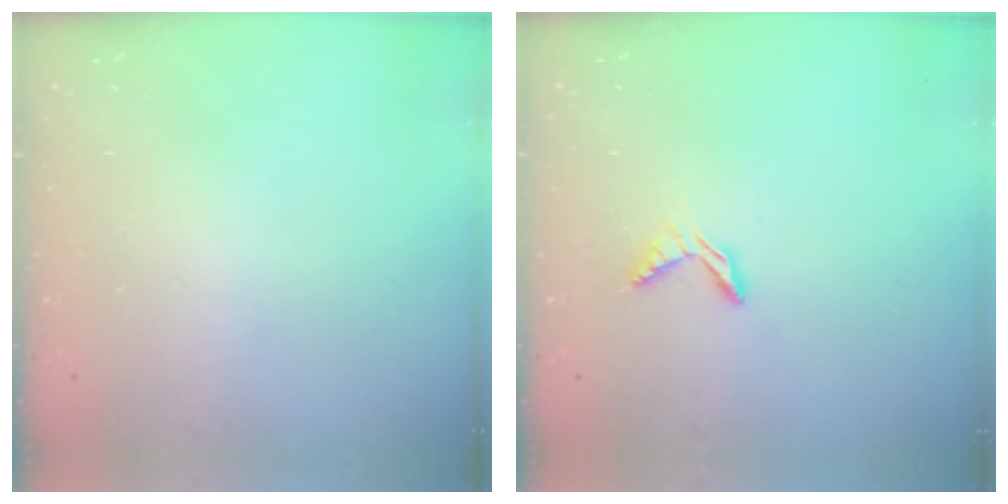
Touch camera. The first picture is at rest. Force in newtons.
{"total": 4.5, "press": 4.5, "slide": 0.3}